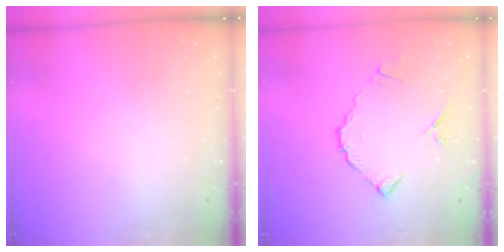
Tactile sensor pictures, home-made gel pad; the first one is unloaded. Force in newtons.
{"total": 9.1, "press": 9.1, "slide": 0.8}